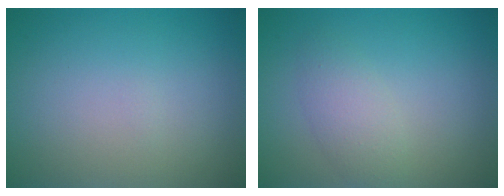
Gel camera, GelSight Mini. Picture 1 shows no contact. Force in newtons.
{"total": 2.3, "press": 2.3, "slide": 0.1}